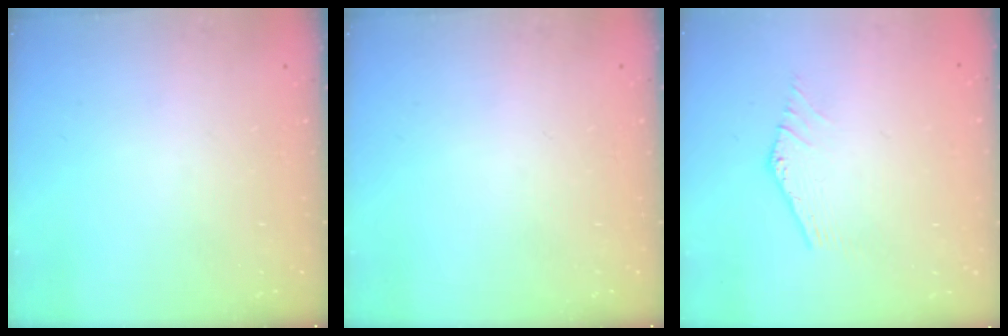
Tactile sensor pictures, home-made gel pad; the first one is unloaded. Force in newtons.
{"total": 0.0}
{"total": 0.7, "press": 0.7, "slide": 0.3}